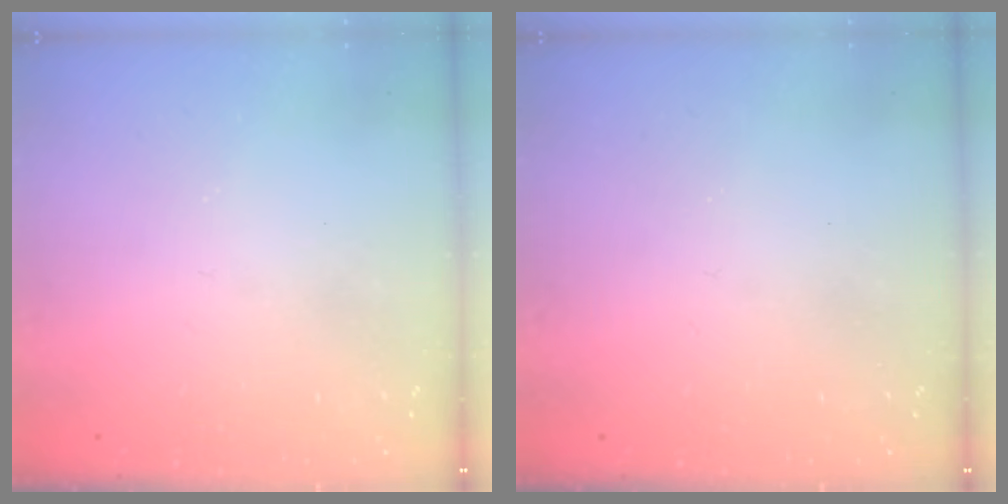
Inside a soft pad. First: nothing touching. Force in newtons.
{"total": 0.0}